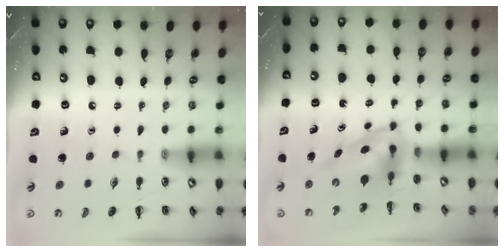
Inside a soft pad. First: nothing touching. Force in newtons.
{"total": 3.9, "press": 3.8, "slide": 0.8}